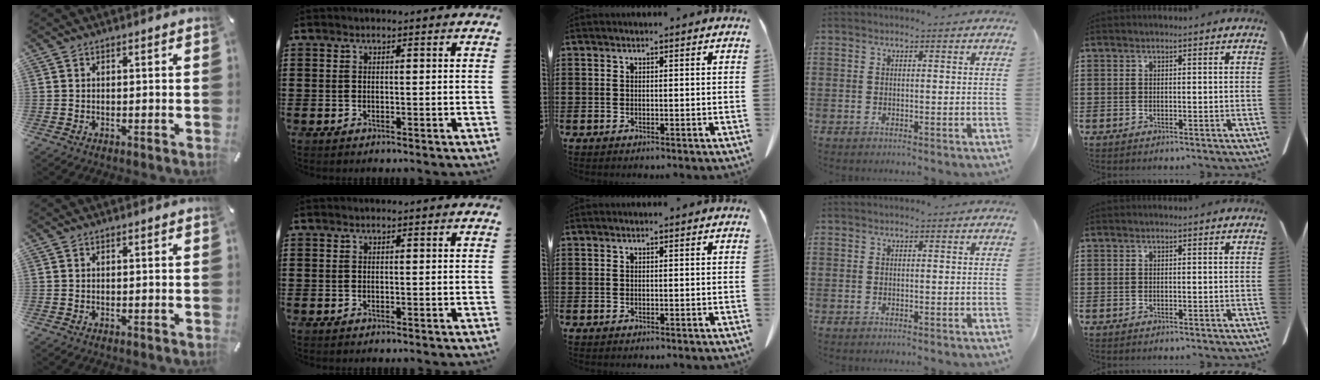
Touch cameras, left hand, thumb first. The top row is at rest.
{}